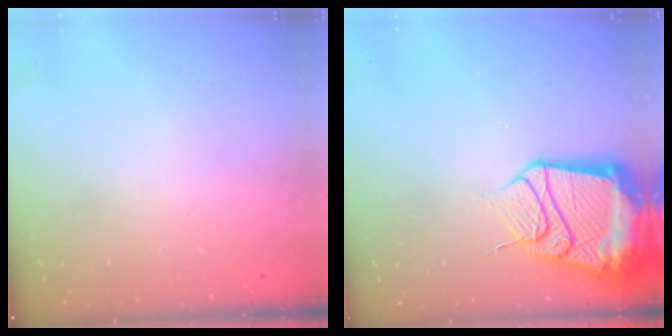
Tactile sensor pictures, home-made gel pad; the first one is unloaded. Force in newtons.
{"total": 20.6, "press": 20.5, "slide": 2.3}